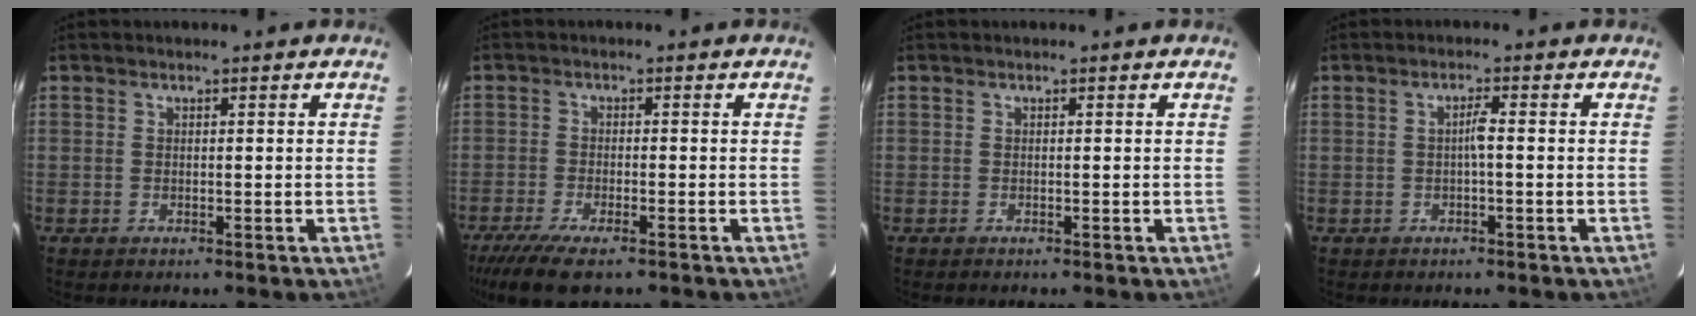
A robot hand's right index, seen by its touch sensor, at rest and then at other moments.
{"total": 9.1, "force": [-6.8, 2.1, 5.6], "torque": [-0.138, -0.036, -0.125]}
{"total": 0.0}
{"total": 1.8, "force": [-0.4, -0.1, 1.7], "torque": [-0.033, 0.005, -0.007]}